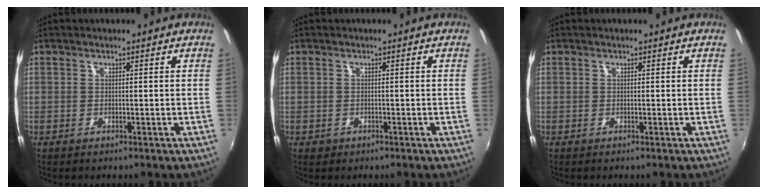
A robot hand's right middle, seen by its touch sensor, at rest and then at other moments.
{"total": 1.1, "force": [-0.5, 0.9, 0.3], "torque": [-0.008, -0.001, -0.005]}
{"total": 0.0}